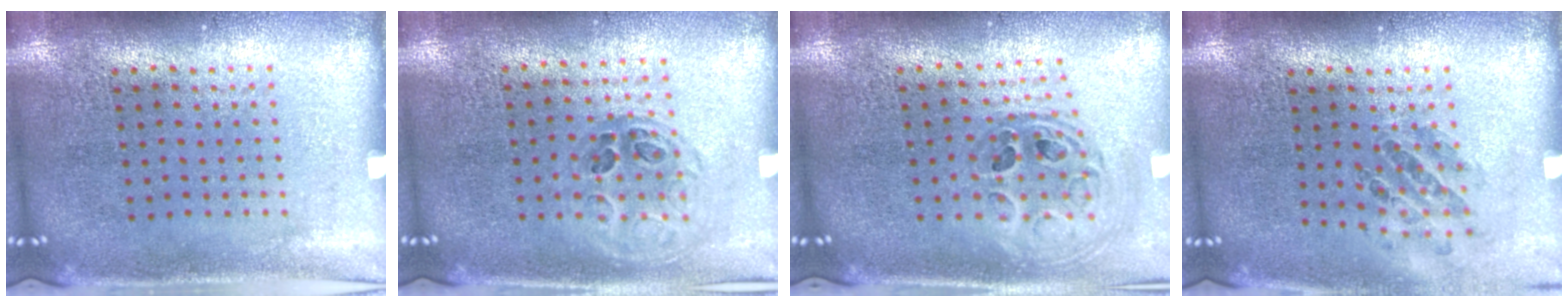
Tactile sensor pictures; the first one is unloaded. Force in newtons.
{"total": 1.0, "press": 1.0, "slide": 0.2}
{"total": 0.9, "press": 0.9, "slide": 0.2}
{"total": 0.8, "press": 0.8, "slide": 0.1}